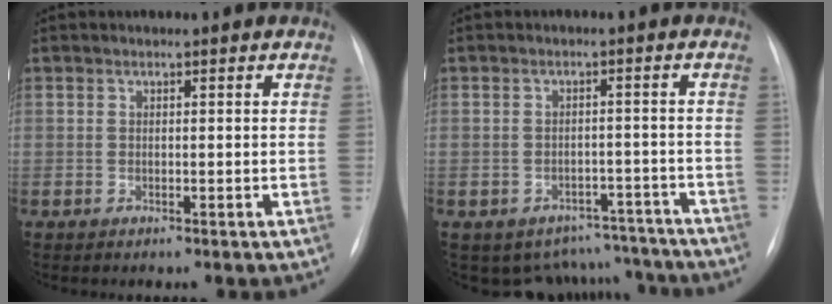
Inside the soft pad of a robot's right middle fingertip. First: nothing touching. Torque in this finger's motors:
{"motor_torque": [-0.30, -0.47, -0.09, -0.01]}